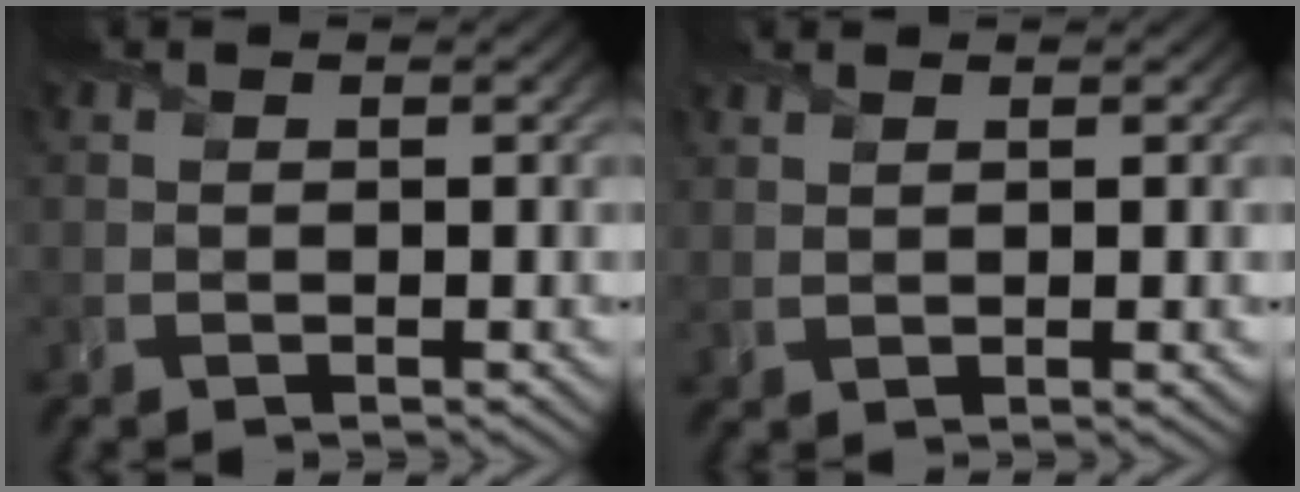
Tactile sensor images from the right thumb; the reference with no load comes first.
{"total": 1.4, "force": [0.8, 0.3, 1.2], "torque": [-0.023, 0.006, 0.018]}